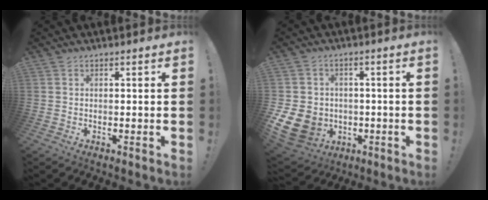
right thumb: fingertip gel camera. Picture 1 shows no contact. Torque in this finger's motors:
{"motor_torque": [2.76, 1.81, 0.31, -0.19, 0.29]}